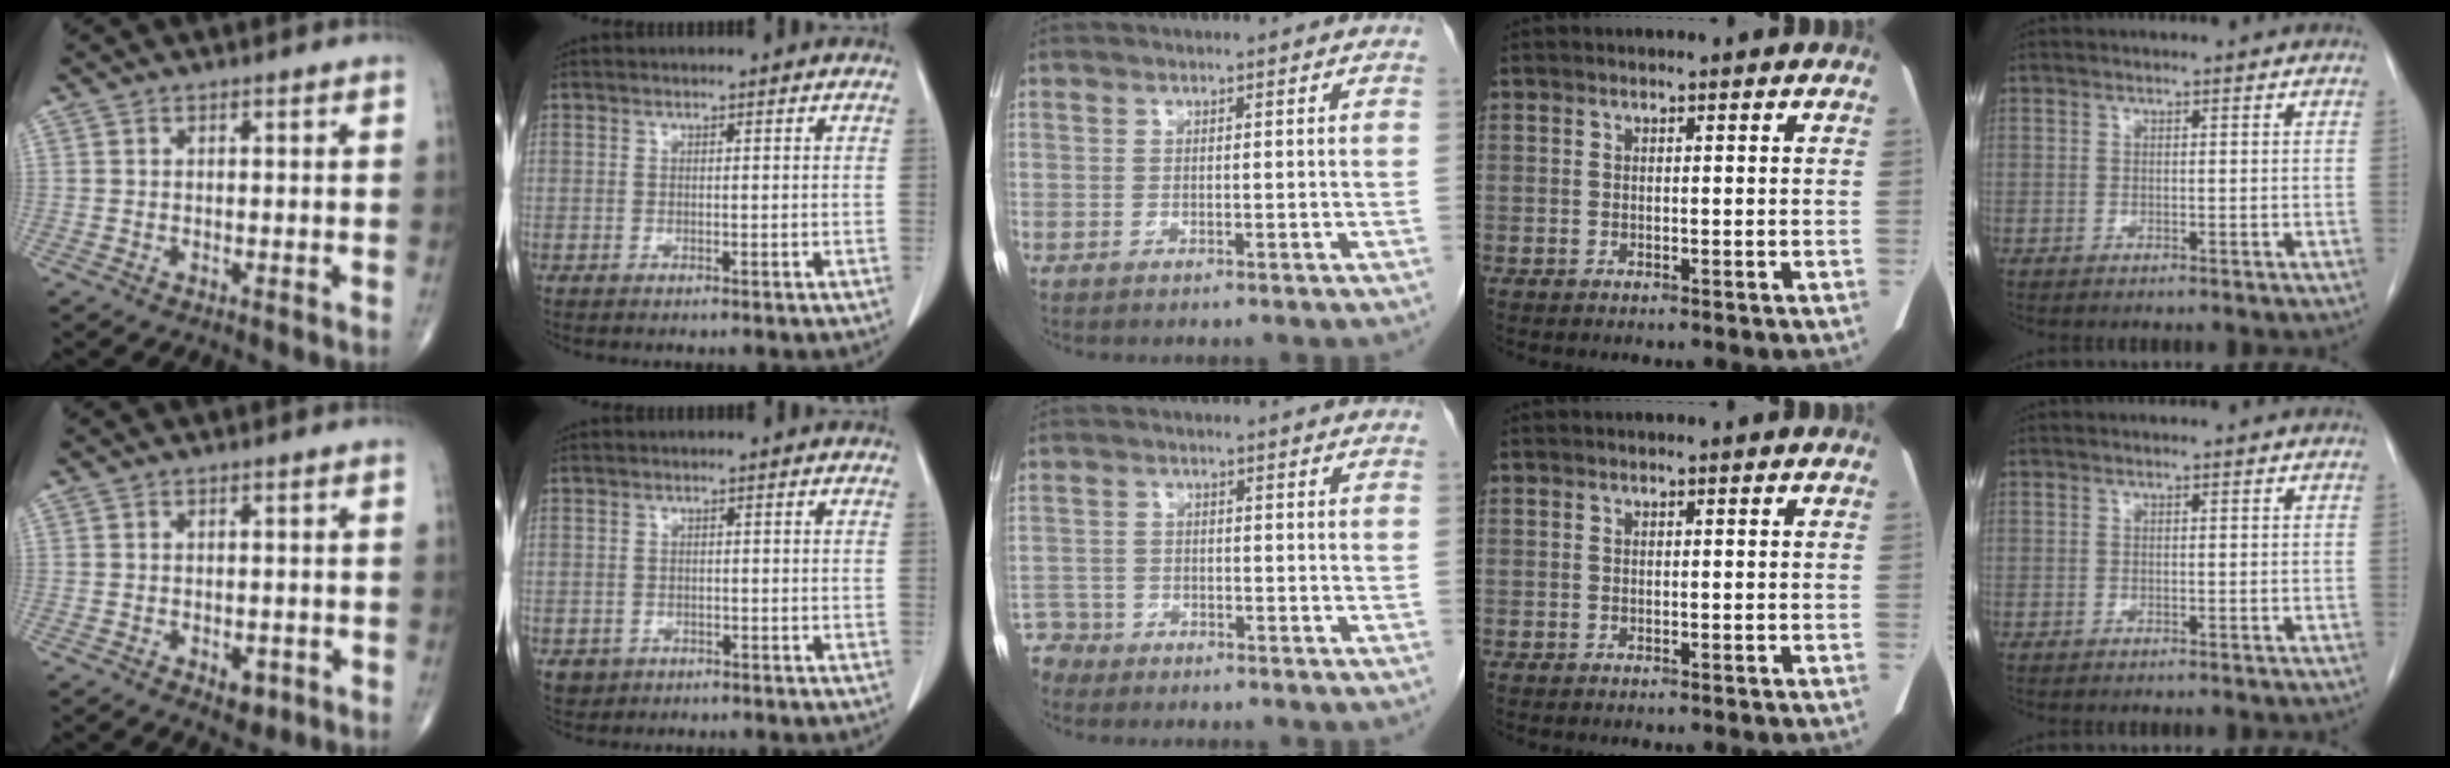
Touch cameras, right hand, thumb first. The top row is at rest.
{"thumb": {"total": 3.1, "force": [-1.3, 1.8, 2.2], "torque": [-0.020, 0.001, -0.011]}, "index": {"total": 2.2, "force": [-1.0, 2.0, 0.3], "torque": [-0.006, 0.004, -0.009]}, "middle": {"total": 3.7, "force": [-3.3, 1.4, -0.9], "torque": [0.019, 0.000, -0.066]}}